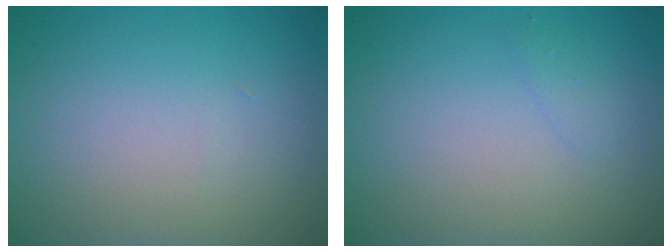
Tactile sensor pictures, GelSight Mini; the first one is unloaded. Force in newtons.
{"total": 0.8, "press": 0.8, "slide": 0.0}